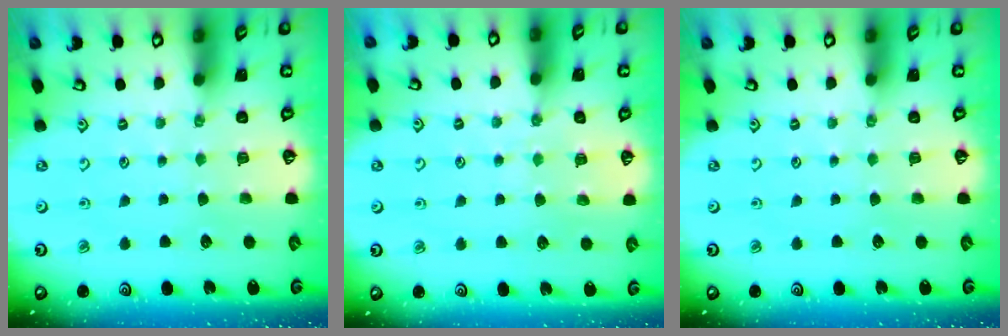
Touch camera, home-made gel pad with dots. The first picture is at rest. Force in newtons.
{"total": 5.9, "press": 5.8, "slide": 0.8}
{"total": 0.0}